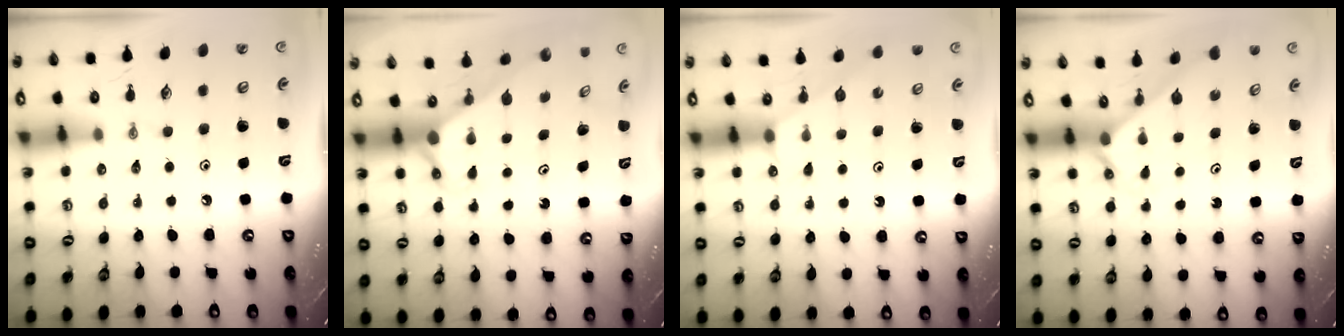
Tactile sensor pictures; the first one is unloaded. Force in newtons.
{"total": 2.9, "press": 2.9, "slide": 0.0}
{"total": 2.4, "press": 2.4, "slide": 0.4}
{"total": 2.0, "press": 1.9, "slide": 0.2}